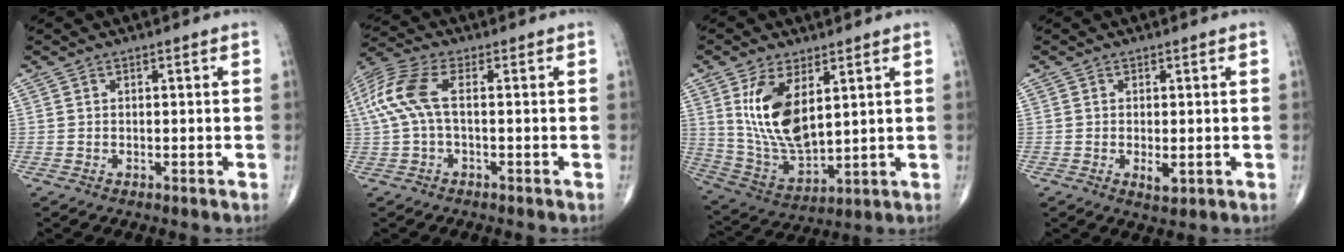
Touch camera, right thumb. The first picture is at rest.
{"total": 9.2, "force": [0.5, 3.8, 8.3], "torque": [-0.213, 0.027, 0.007]}
{"total": 13.6, "force": [4.5, 6.6, 11.0], "torque": [-0.205, -0.026, 0.104]}
{"total": 2.4, "force": [-0.4, 1.0, 2.1], "torque": [-0.034, -0.006, -0.004]}